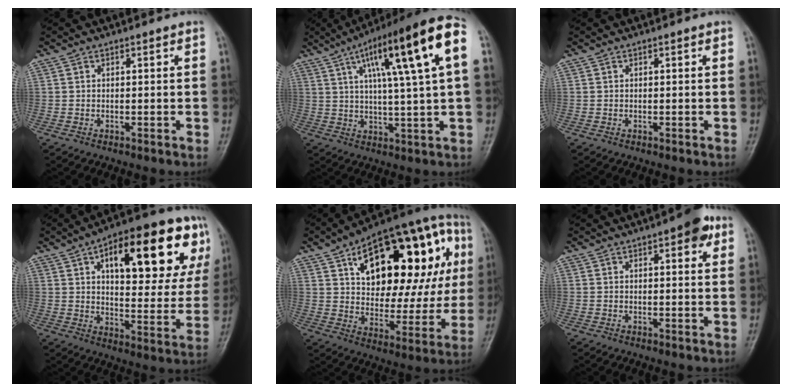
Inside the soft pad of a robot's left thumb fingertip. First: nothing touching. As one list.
[{"total": 19.3, "force": [6.3, 2.7, 18.0], "torque": [-0.270, 0.014, 0.091]}, {"total": 0.0}, {"total": 25.4, "force": [10.6, 10.2, 20.7], "torque": [-0.249, -0.002, 0.149]}, {"total": 31.9, "force": [10.2, 15.7, 25.9], "torque": [-0.332, 0.035, 0.155]}, {"total": 5.1, "force": [2.4, 1.8, 4.1], "torque": [-0.040, -0.003, 0.022]}]